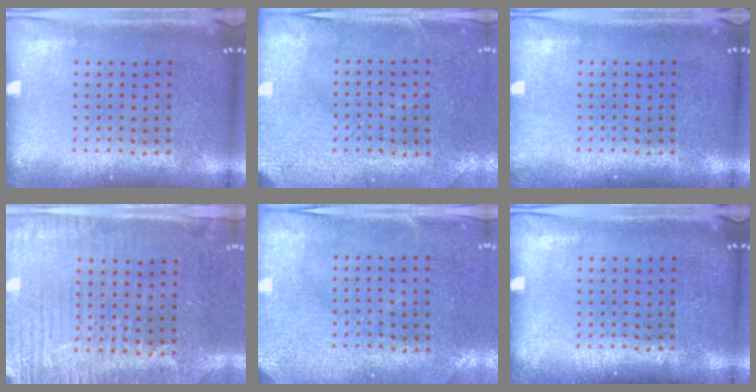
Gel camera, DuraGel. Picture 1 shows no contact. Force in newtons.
{"total": 3.0, "press": 2.6, "slide": 1.4}
{"total": 0.7, "press": 0.7, "slide": 0.0}
{"total": 3.0, "press": 2.6, "slide": 1.6}
{"total": 3.0, "press": 2.3, "slide": 1.9}
{"total": 0.0}